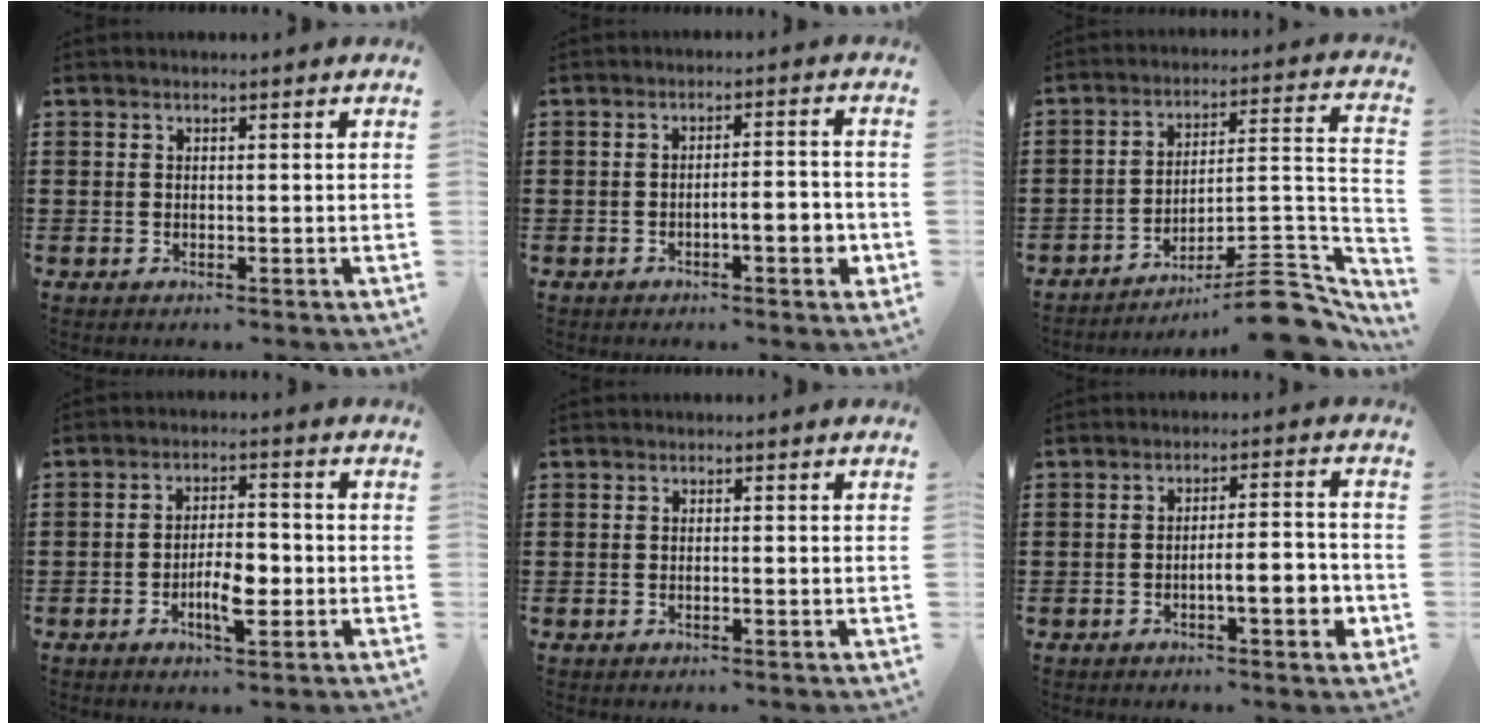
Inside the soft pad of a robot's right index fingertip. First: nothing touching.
{"total": 4.3, "force": [-1.8, 0.8, 3.8], "torque": [-0.054, -0.002, -0.034]}
{"total": 10.2, "force": [-8.3, 1.6, 5.8], "torque": [-0.071, 0.019, -0.160]}
{"total": 5.6, "force": [-1.8, 2.3, 4.8], "torque": [-0.088, 0.007, -0.033]}
{"total": 0.5, "force": [-0.2, 0.0, 0.4], "torque": [-0.008, -0.003, -0.004]}
{"total": 6.3, "force": [-2.3, 1.4, 5.7], "torque": [-0.086, -0.001, -0.041]}